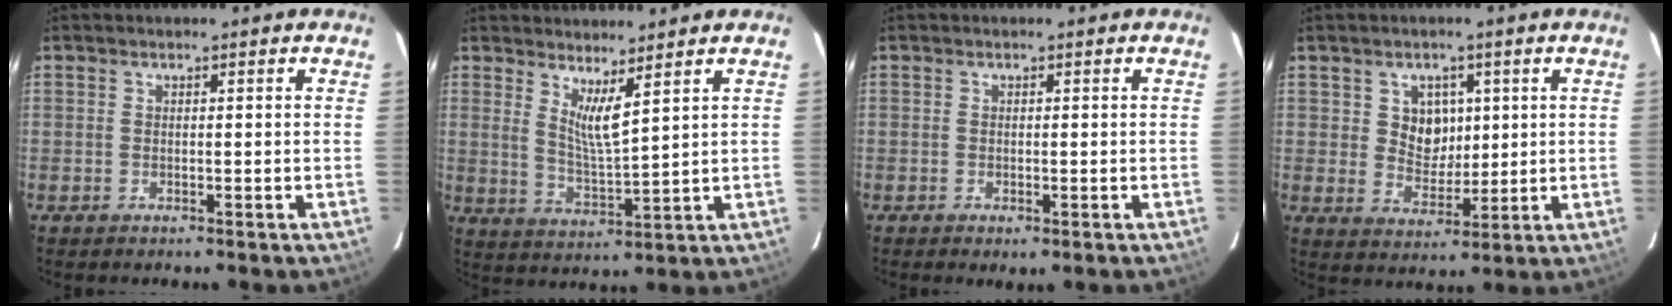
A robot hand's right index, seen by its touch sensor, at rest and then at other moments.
{"total": 5.7, "force": [3.9, 0.3, 4.2], "torque": [-0.077, -0.019, 0.071]}
{"total": 1.3, "force": [-0.5, 0.4, 1.1], "torque": [-0.022, -0.004, -0.007]}
{"total": 5.9, "force": [1.7, 5.2, 2.4], "torque": [-0.037, 0.008, 0.038]}